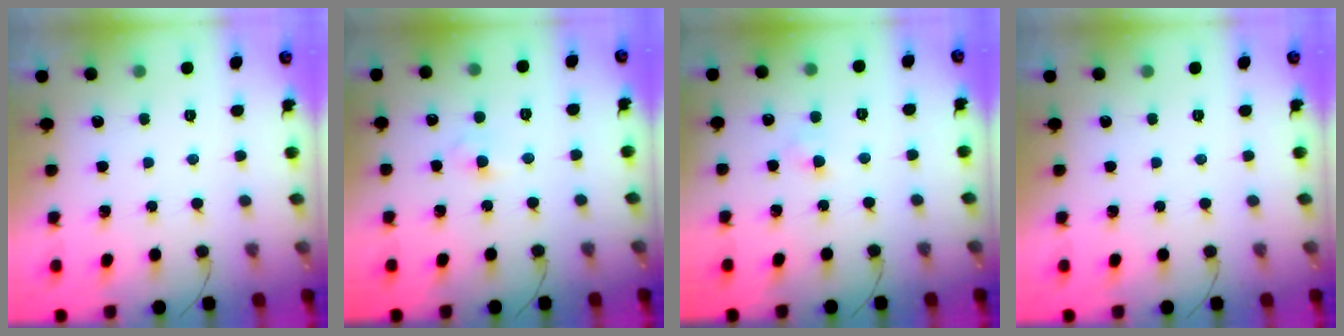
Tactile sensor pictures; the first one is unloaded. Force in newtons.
{"total": 2.1, "press": 1.9, "slide": 0.9}
{"total": 2.8, "press": 2.6, "slide": 1.0}
{"total": 0.0}